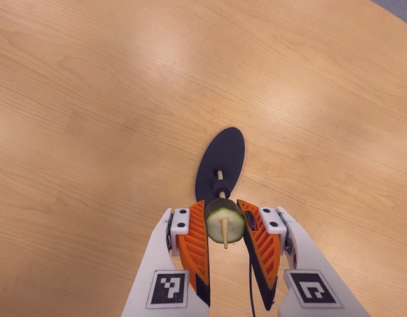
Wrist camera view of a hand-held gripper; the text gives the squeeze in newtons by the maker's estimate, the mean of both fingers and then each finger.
{"total": 8.6, "left": 7.4, "right": 9.8}